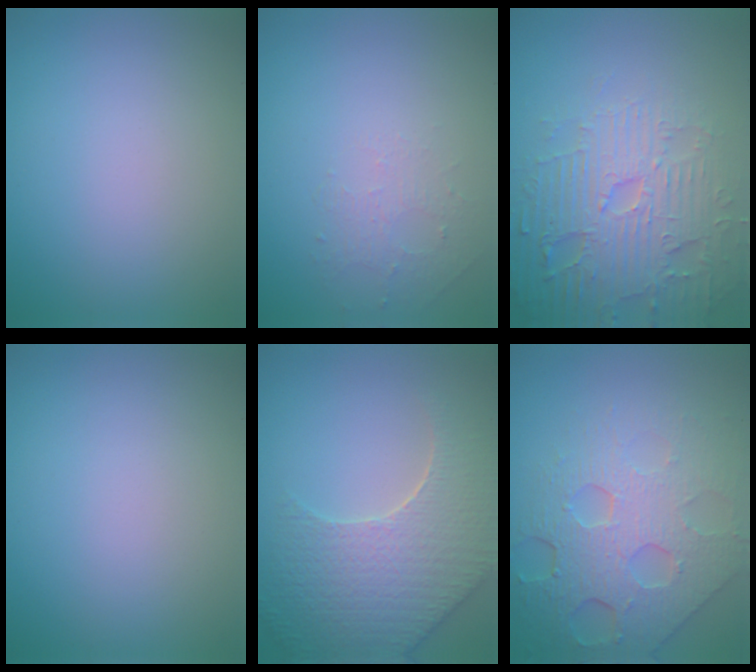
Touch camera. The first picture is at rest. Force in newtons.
{"total": 1.3, "press": 0.7, "slide": 1.2}
{"total": 5.4, "press": 5.3, "slide": 1.3}
{"total": 0.0}
{"total": 7.7, "press": 5.8, "slide": 5.1}
{"total": 8.1, "press": 5.7, "slide": 5.8}